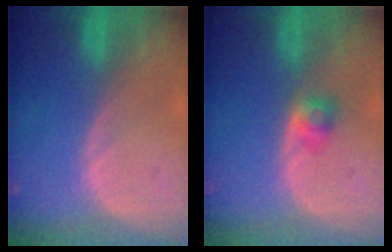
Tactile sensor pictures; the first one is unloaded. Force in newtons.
{"total": 2.7, "press": 2.4, "slide": 1.1}